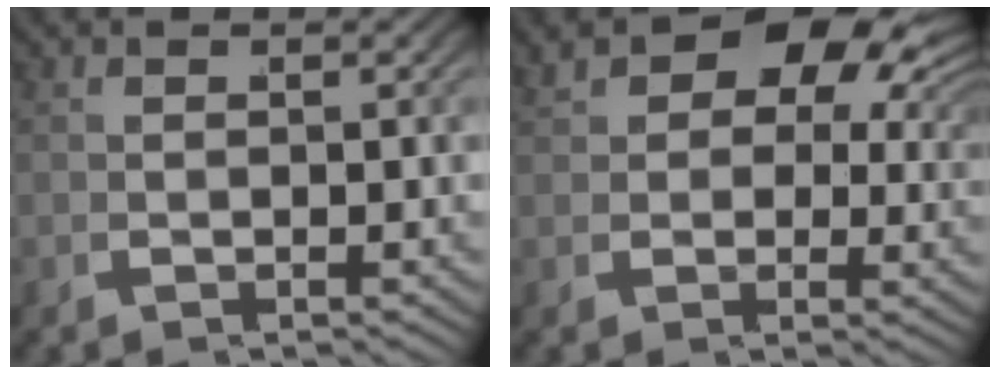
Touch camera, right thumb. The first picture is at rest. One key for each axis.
{"total": 7.6, "fx": 3.2, "fy": 4.4, "fz": 5.4, "tx": -0.089, "ty": 0.000, "tz": 0.054}